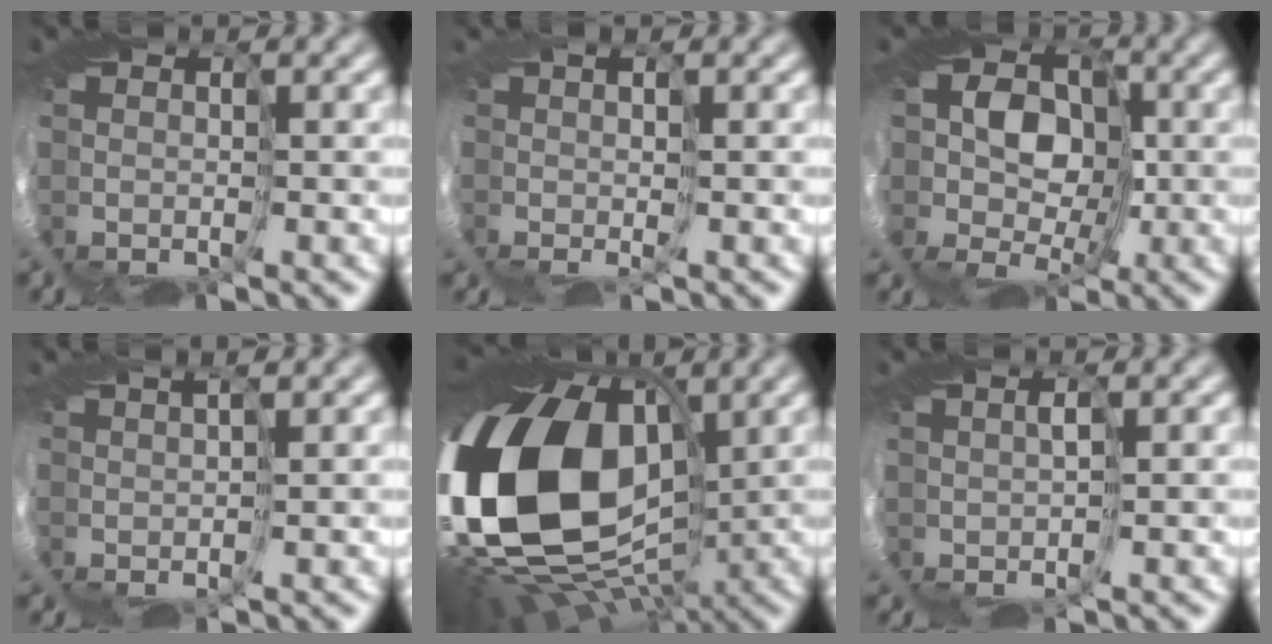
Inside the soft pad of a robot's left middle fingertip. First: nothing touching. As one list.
[{"total": 2.5, "force": [0.3, -2.5, -0.5], "torque": [0.022, 0.004, -0.017]}, {"total": 6.3, "force": [0.5, 5.2, 3.6], "torque": [-0.020, 0.029, -0.045]}, {"total": 2.4, "force": [1.1, -2.0, -0.6], "torque": [0.022, 0.019, -0.001]}, {"total": 16.6, "force": [0.2, 10.7, 12.7], "torque": [-0.262, -0.046, -0.004]}, {"total": 2.2, "force": [0.4, -2.0, -0.8], "torque": [0.023, 0.013, 0.001]}]